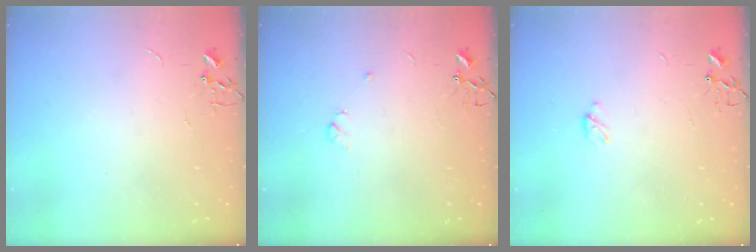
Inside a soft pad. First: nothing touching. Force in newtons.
{"total": 3.6, "press": 3.5, "slide": 0.7}
{"total": 3.2, "press": 3.2, "slide": 0.4}